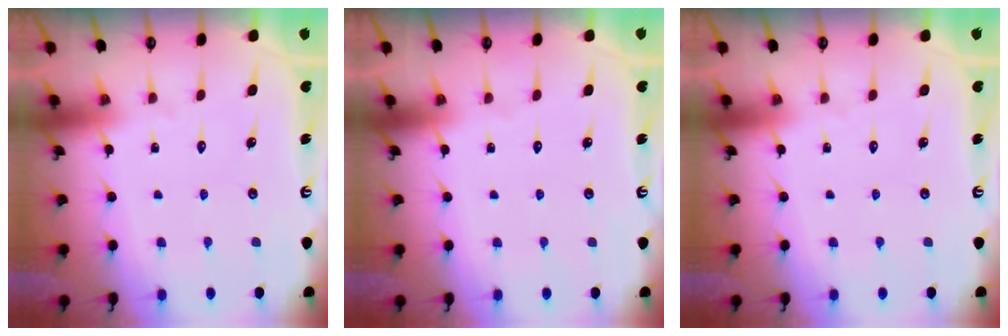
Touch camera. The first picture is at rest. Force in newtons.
{"total": 0.0}
{"total": 0.0}